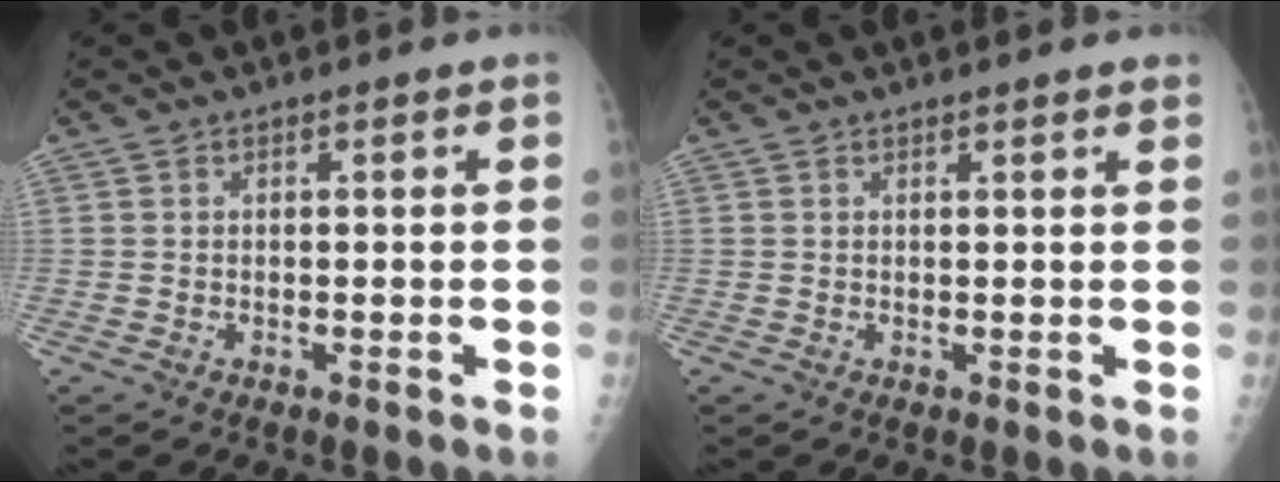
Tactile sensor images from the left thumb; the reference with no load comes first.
{"total": 1.8, "force": [1.6, 0.2, 0.9], "torque": [-0.004, 0.000, 0.018]}